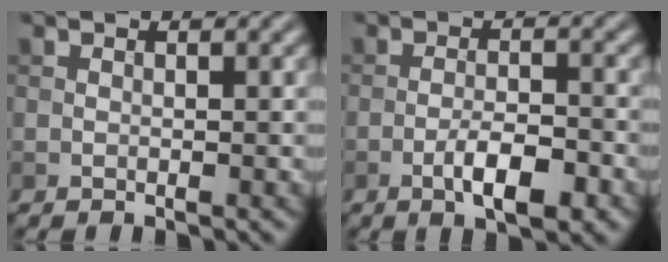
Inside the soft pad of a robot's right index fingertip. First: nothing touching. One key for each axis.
{"total": 4.5, "fx": -2.1, "fy": 1.3, "fz": 3.7, "tx": -0.065, "ty": 0.000, "tz": -0.036}